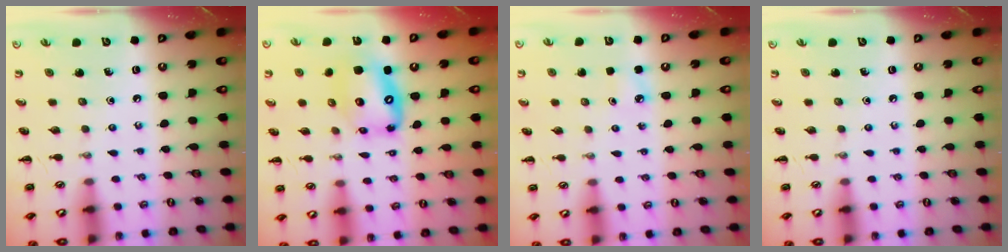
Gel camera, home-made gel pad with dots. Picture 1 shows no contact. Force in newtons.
{"total": 12.4, "press": 12.0, "slide": 3.2}
{"total": 3.6, "press": 3.4, "slide": 1.3}
{"total": 0.0}